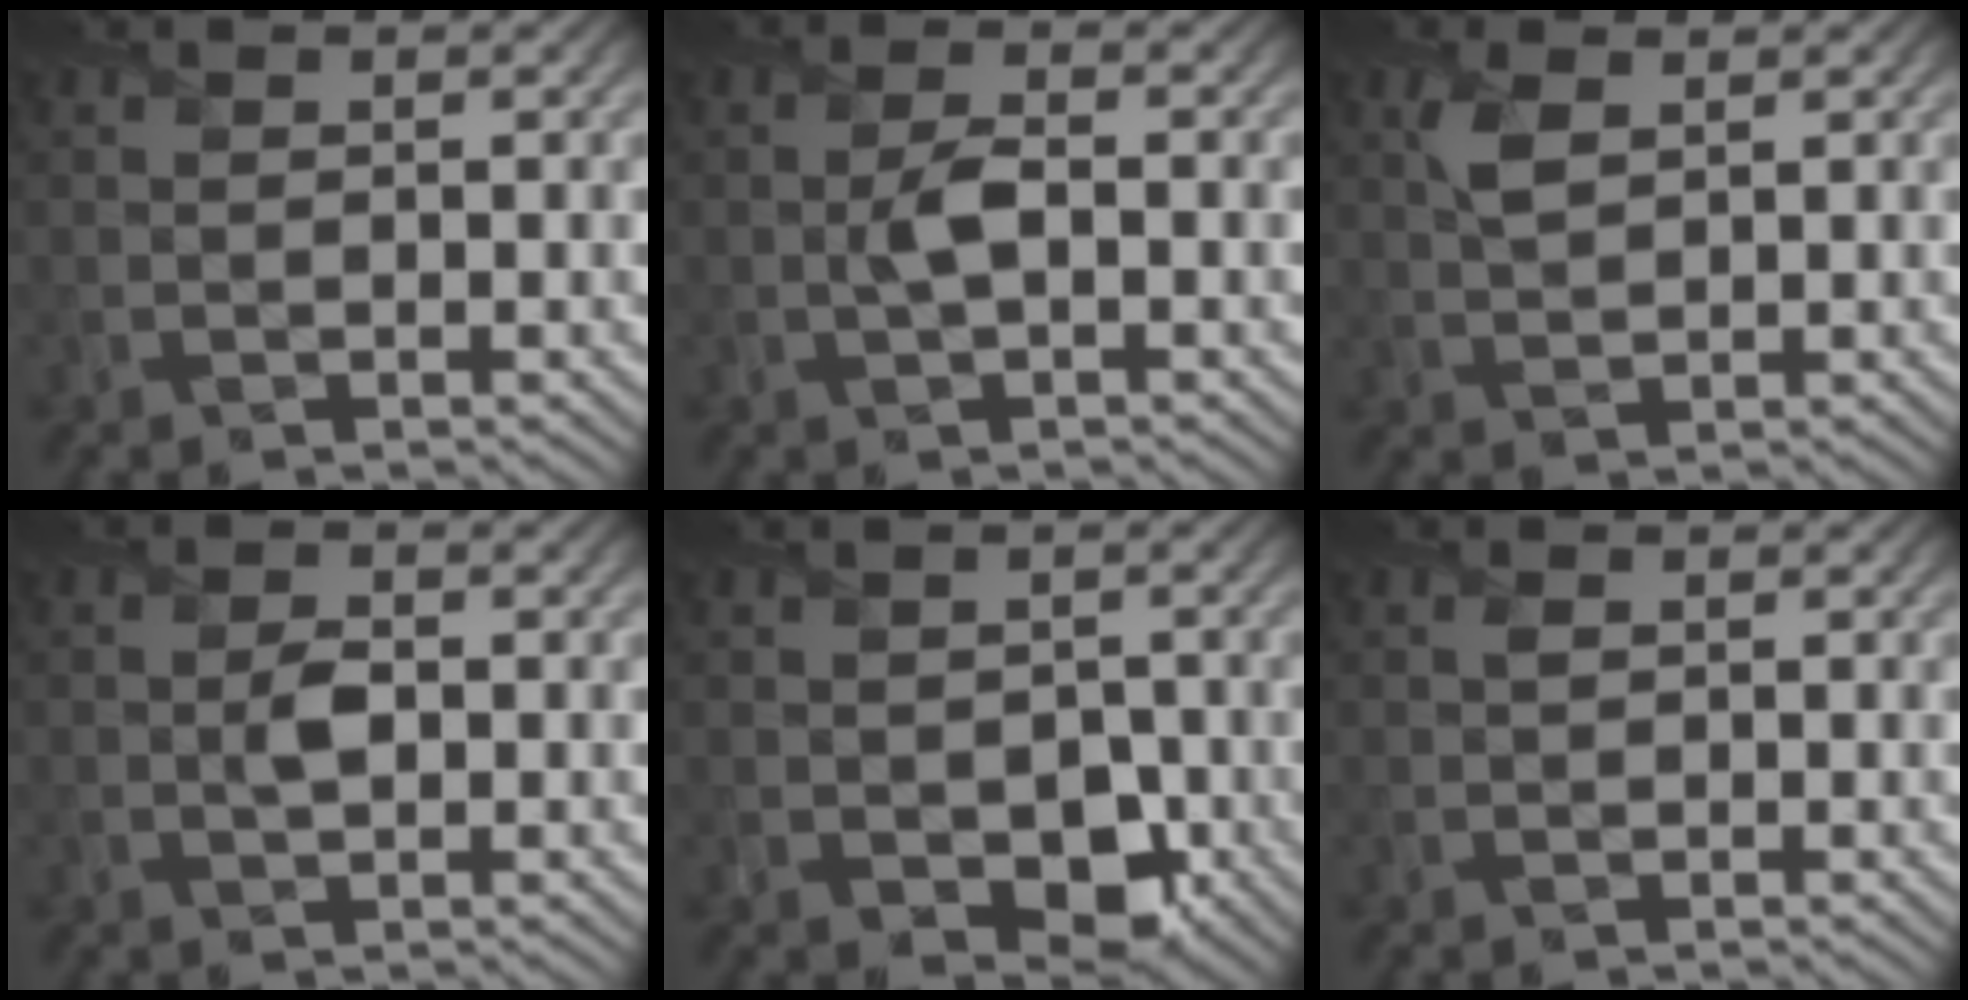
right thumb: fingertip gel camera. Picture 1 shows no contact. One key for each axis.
{"total": 2.5, "fx": -0.3, "fy": 0.9, "fz": 2.3, "tx": -0.053, "ty": 0.005, "tz": -0.008}
{"total": 2.7, "fx": 1.2, "fy": 1.2, "fz": 2.1, "tx": -0.055, "ty": 0.002, "tz": 0.027}
{"total": 2.3, "fx": -0.1, "fy": 1.3, "fz": 1.8, "tx": -0.036, "ty": -0.001, "tz": -0.003}
{"total": 5.0, "fx": -1.5, "fy": 3.6, "fz": 3.1, "tx": -0.052, "ty": -0.021, "tz": -0.017}
{"total": 0.0}